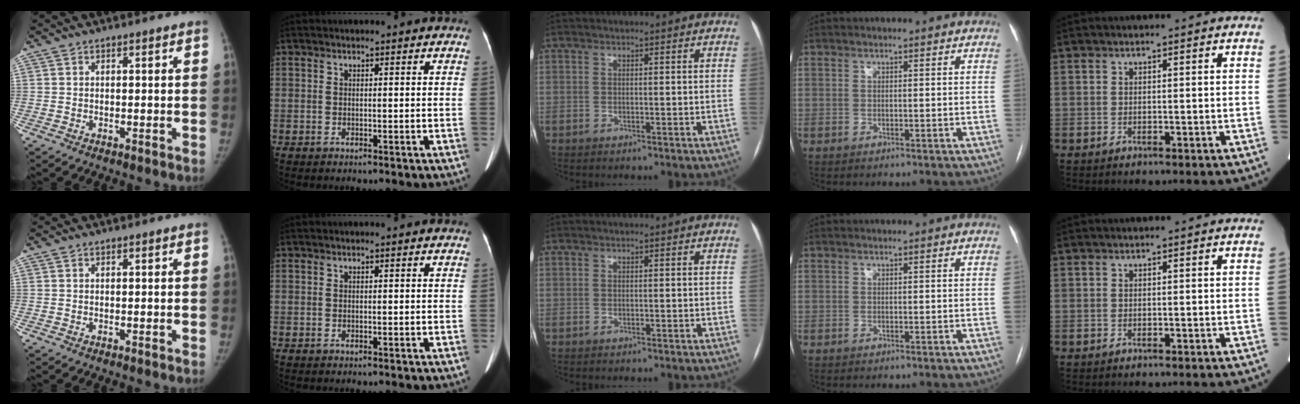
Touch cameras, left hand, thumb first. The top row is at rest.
{}